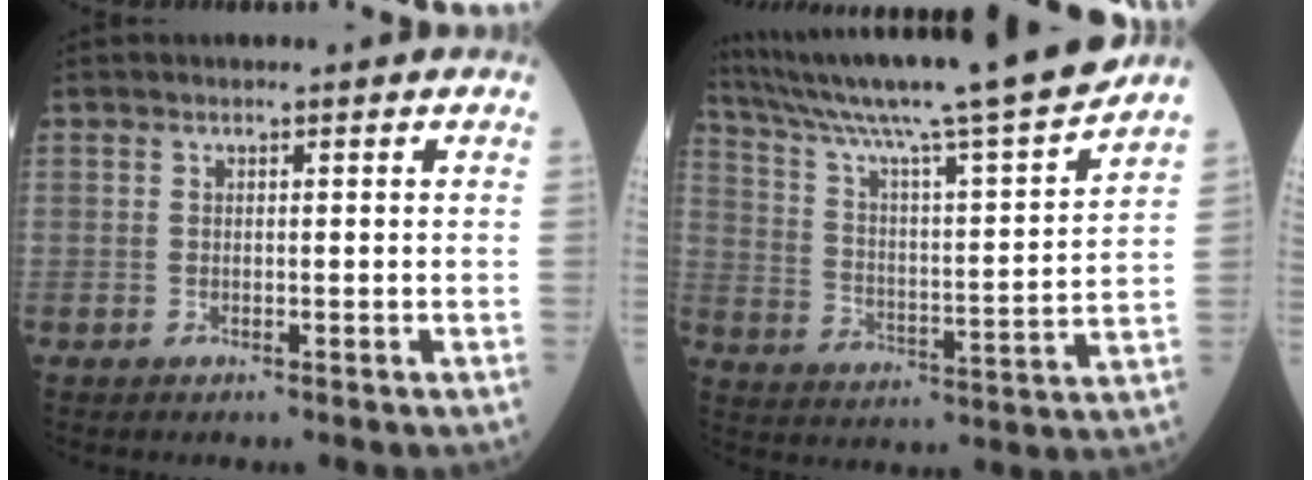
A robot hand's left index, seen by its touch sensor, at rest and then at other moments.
{"total": 22.5, "force": [19.6, -1.6, 10.9], "torque": [-0.186, -0.029, 0.297]}